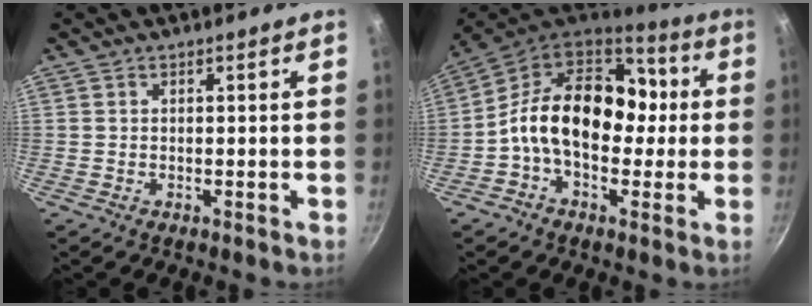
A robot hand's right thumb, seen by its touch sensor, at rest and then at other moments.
{"total": 19.6, "force": [0.3, 13.7, 14.0], "torque": [-0.186, 0.039, -0.019]}